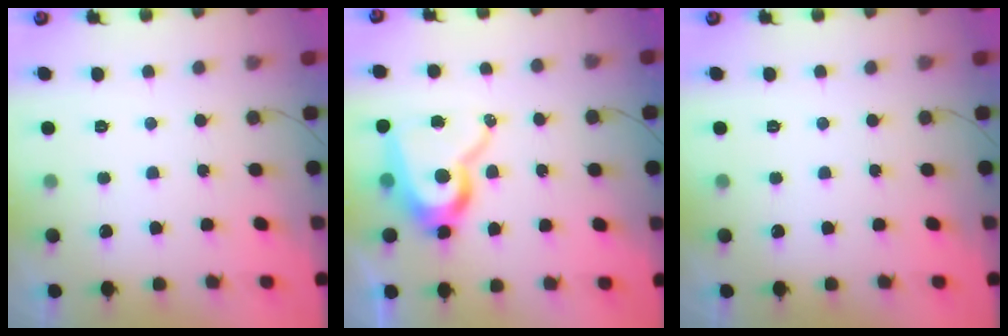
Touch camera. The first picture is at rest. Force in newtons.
{"total": 14.6, "press": 14.5, "slide": 1.7}
{"total": 0.0}